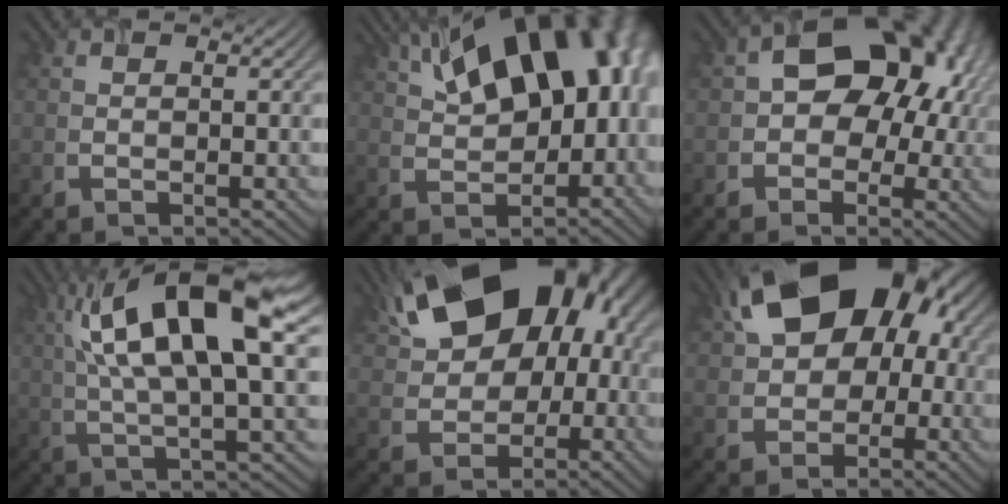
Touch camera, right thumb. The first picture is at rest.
{"total": 17.9, "force": [5.7, 10.0, 13.6], "torque": [-0.198, 0.030, 0.092]}
{"total": 13.4, "force": [1.7, 10.1, 8.7], "torque": [-0.083, 0.019, -0.001]}
{"total": 15.0, "force": [5.1, 4.1, 13.5], "torque": [-0.255, 0.010, 0.090]}
{"total": 19.4, "force": [5.8, 13.0, 13.2], "torque": [-0.207, 0.021, 0.103]}
{"total": 16.1, "force": [3.6, 11.1, 11.2], "torque": [-0.155, 0.015, 0.051]}